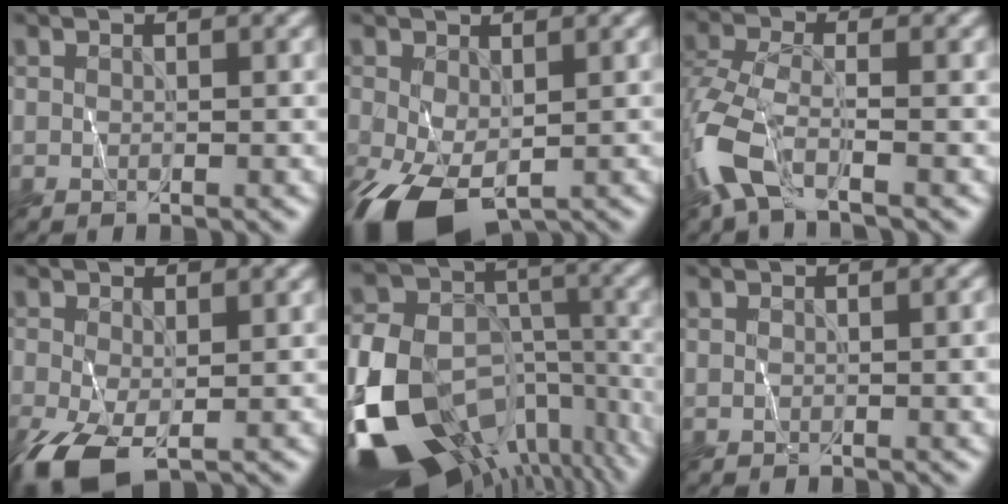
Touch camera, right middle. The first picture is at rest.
{"total": 8.4, "force": [-3.1, 4.9, 6.1], "torque": [-0.162, -0.036, -0.037]}
{"total": 5.9, "force": [-3.0, 2.4, 4.4], "torque": [-0.116, -0.008, -0.068]}
{"total": 5.7, "force": [-2.1, 3.0, 4.3], "torque": [-0.118, -0.020, -0.032]}
{"total": 17.4, "force": [-7.8, 11.7, 10.4], "torque": [-0.227, -0.035, -0.110]}
{"total": 1.5, "force": [0.1, 0.4, 1.5], "torque": [-0.014, 0.003, 0.004]}